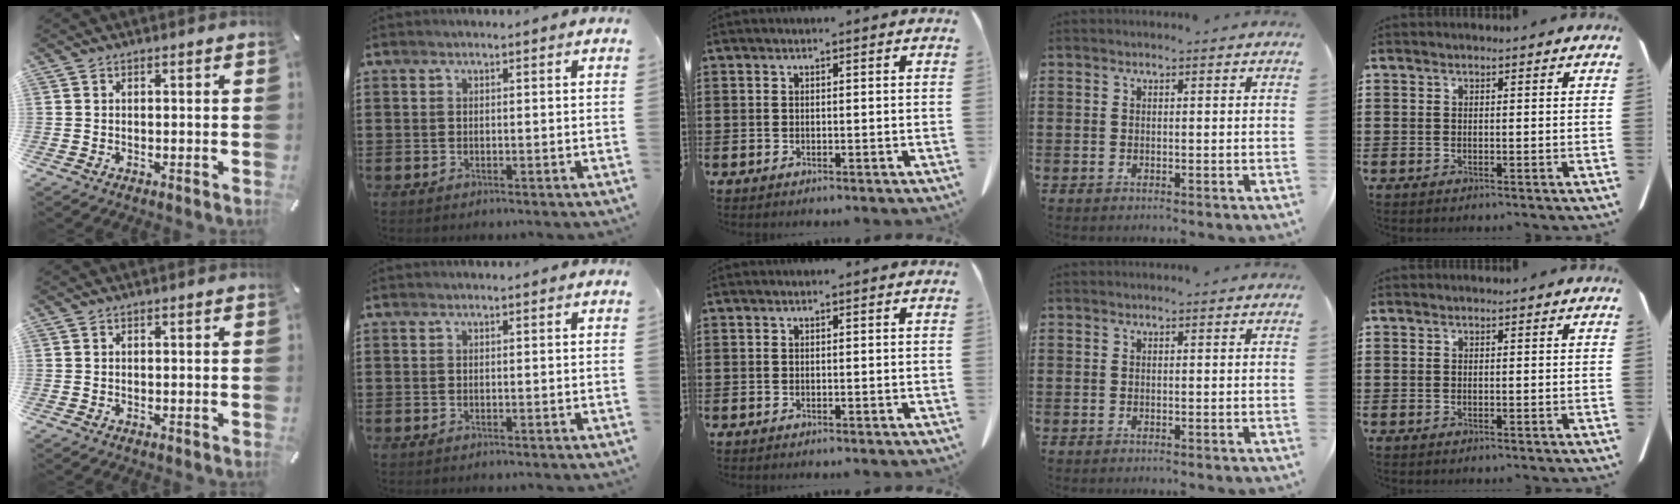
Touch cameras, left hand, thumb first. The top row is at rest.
{}